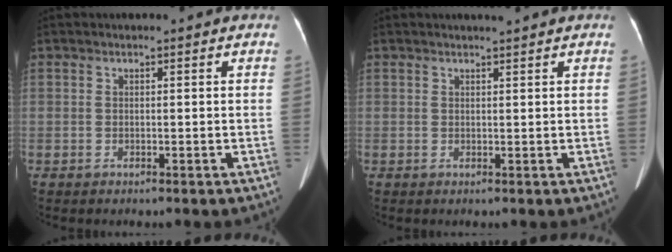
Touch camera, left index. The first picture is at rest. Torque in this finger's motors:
{"motor_torque": [0.04, 0.00, -0.29, 0.02]}